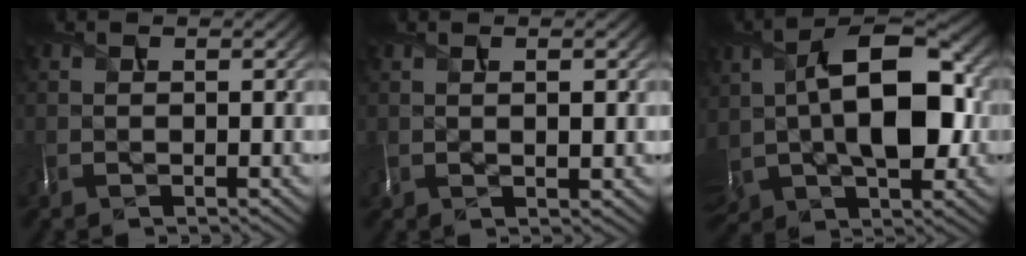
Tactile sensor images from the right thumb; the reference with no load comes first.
{"total": 1.7, "force": [0.7, 0.6, 1.5], "torque": [-0.034, 0.003, 0.014]}
{"total": 14.3, "force": [1.1, 8.7, 11.3], "torque": [-0.208, 0.002, 0.020]}